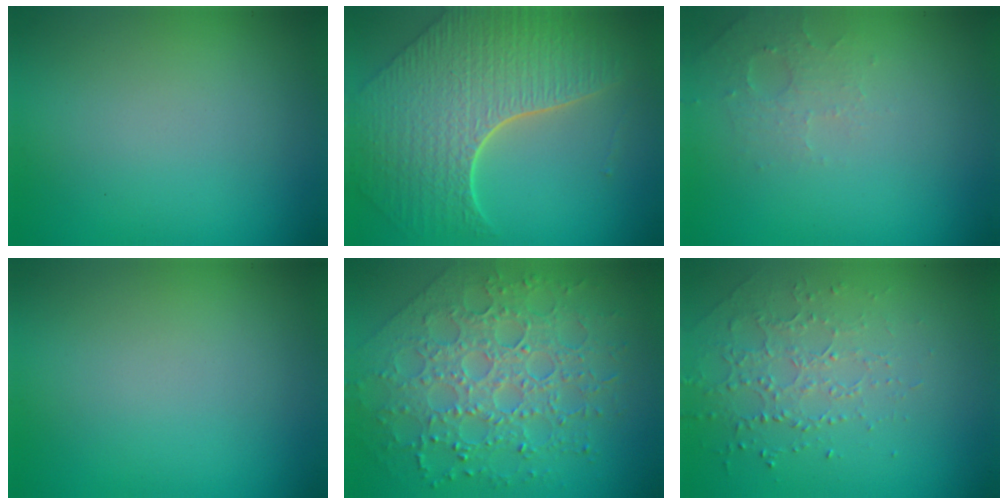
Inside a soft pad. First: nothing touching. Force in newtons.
{"total": 8.6, "press": 6.4, "slide": 5.8}
{"total": 1.8, "press": 1.7, "slide": 0.4}
{"total": 0.0}
{"total": 8.0, "press": 5.8, "slide": 5.5}
{"total": 1.7, "press": 1.5, "slide": 0.8}